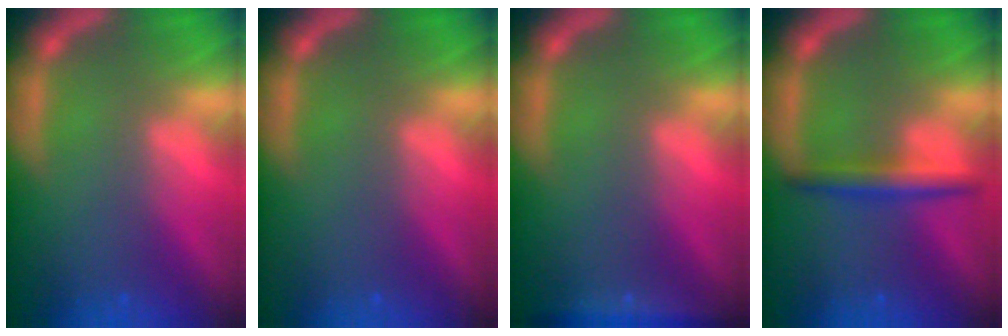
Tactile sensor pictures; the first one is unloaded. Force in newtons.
{"total": 0.0}
{"total": 2.9}
{"total": 3.0}